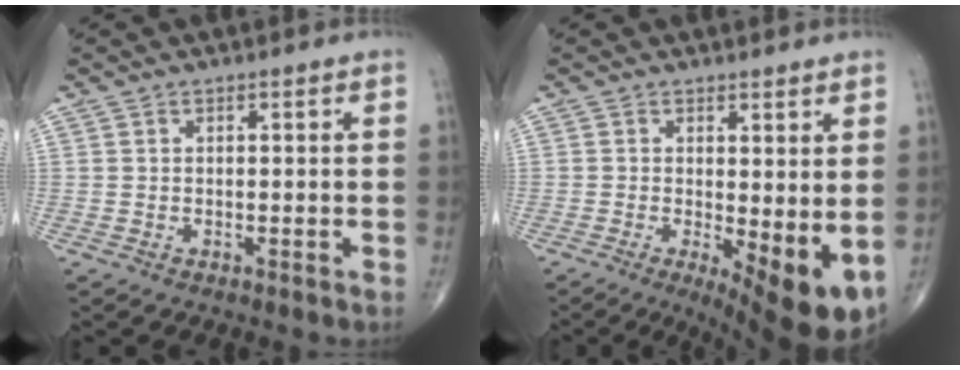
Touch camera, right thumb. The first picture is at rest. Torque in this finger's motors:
{"motor_torque": [-0.25, 0.80, 0.53, 0.03, 0.08]}